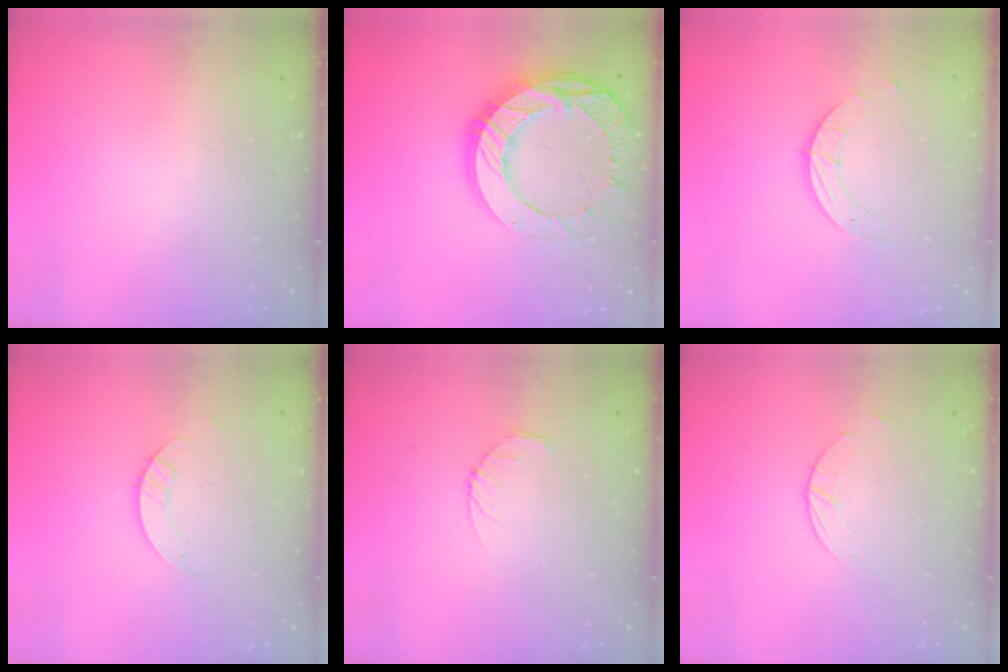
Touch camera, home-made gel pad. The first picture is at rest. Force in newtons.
{"total": 21.8, "press": 21.7, "slide": 1.9}
{"total": 4.9, "press": 4.9, "slide": 0.4}
{"total": 3.3, "press": 3.3, "slide": 0.2}
{"total": 3.2, "press": 3.2, "slide": 0.5}
{"total": 2.6, "press": 2.6, "slide": 0.4}